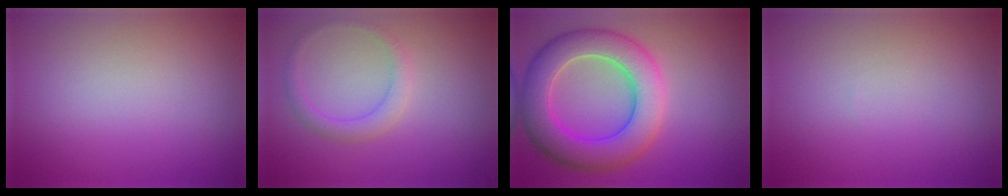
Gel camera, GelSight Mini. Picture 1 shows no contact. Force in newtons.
{"total": 1.9, "press": 1.9, "slide": 0.1}
{"total": 8.0, "press": 7.9, "slide": 0.7}
{"total": 0.0}